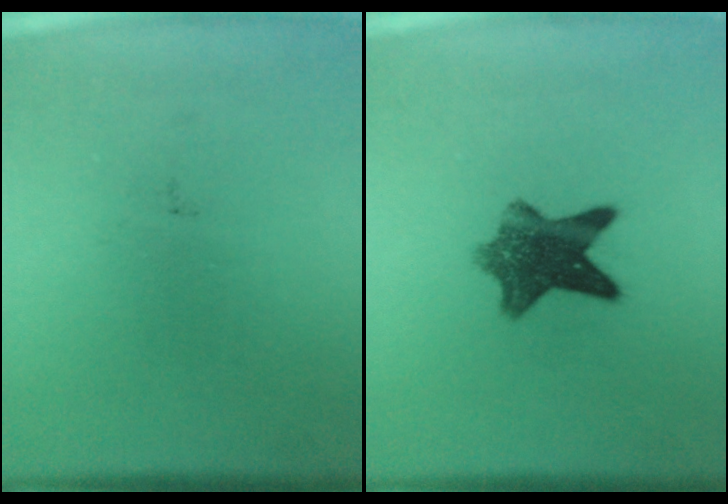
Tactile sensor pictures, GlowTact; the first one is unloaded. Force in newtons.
{"total": 8.7}